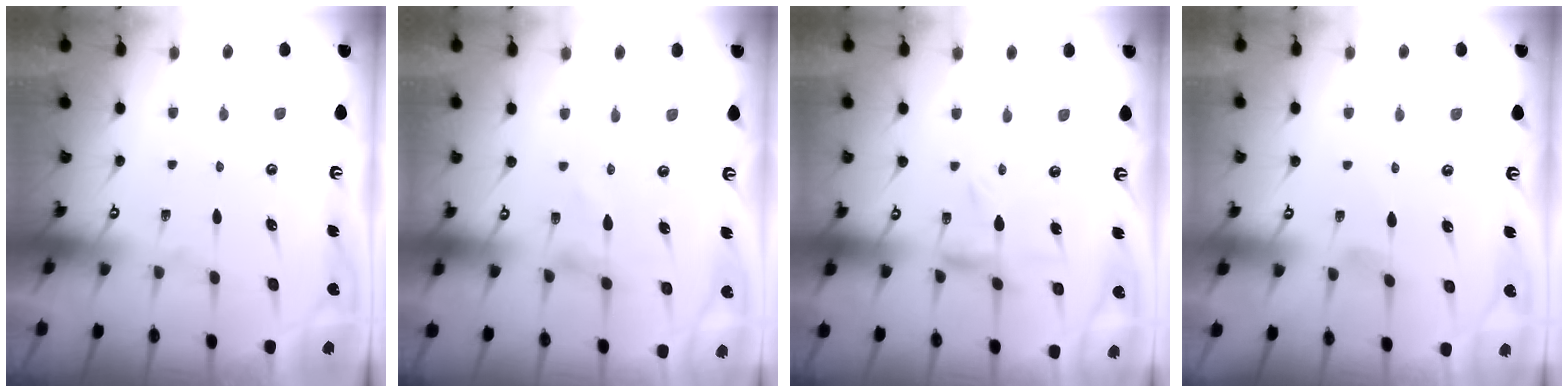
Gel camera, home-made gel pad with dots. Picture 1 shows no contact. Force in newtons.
{"total": 0.0}
{"total": 1.4, "press": 1.4, "slide": 0.2}
{"total": 0.0}